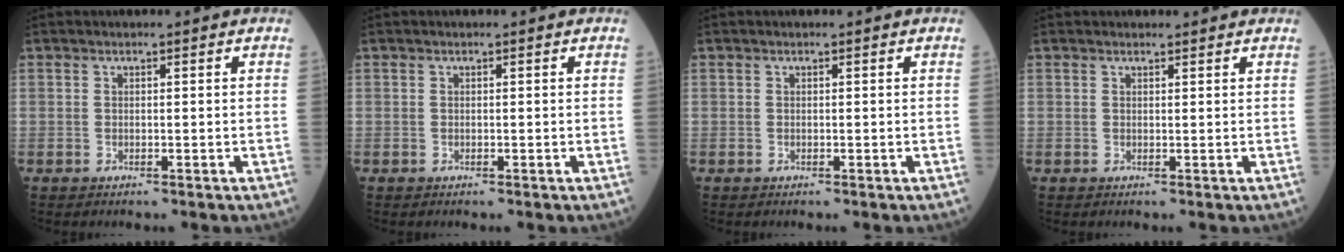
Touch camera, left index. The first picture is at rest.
{"total": 0.0}
{"total": 0.0}
{"total": 1.3, "force": [1.2, 0.3, 0.1], "torque": [-0.014, 0.005, 0.014]}